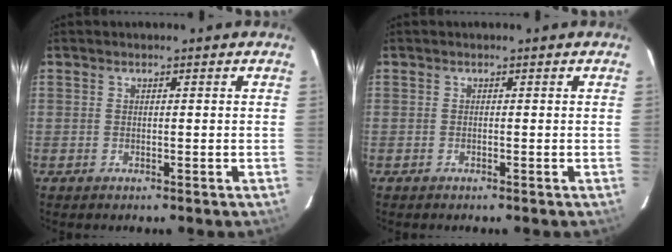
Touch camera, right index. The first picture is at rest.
{"total": 0.0}